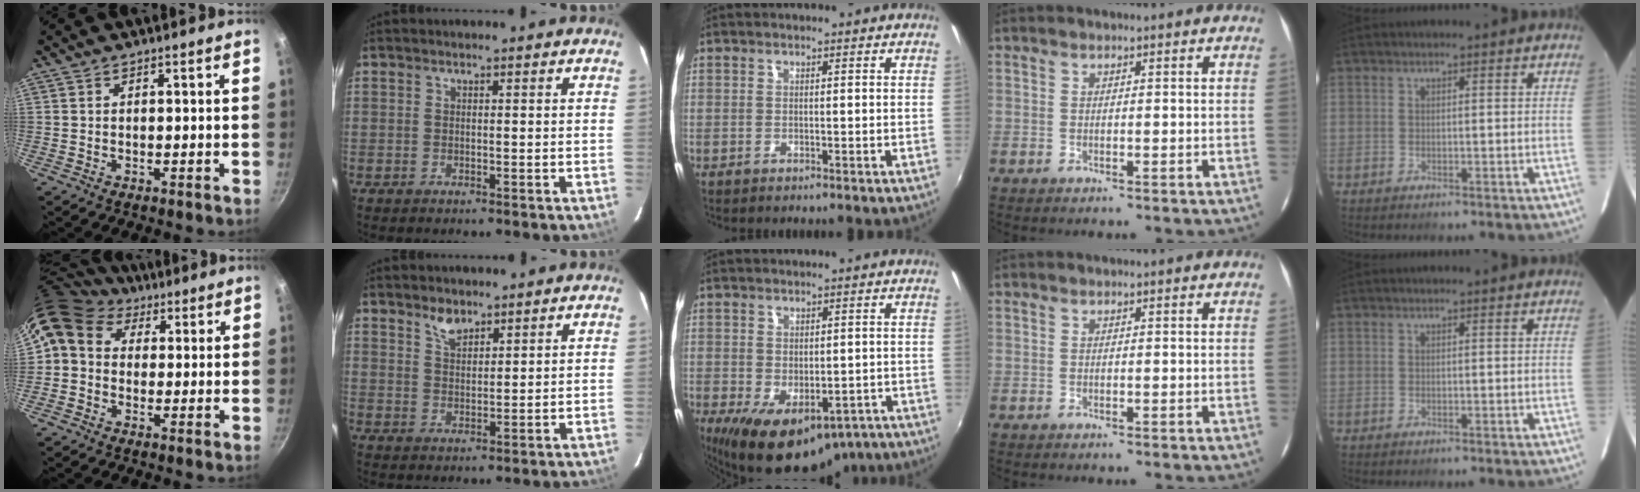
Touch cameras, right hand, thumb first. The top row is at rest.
{"thumb": {"total": 9.8, "force": [3.4, 7.8, 4.9], "torque": [-0.067, 0.012, 0.038]}, "index": {"total": 3.7, "force": [2.9, 1.7, 1.7], "torque": [-0.027, 0.004, 0.053]}, "middle": {"total": 13.5, "force": [-7.3, 7.7, 8.4], "torque": [-0.147, -0.032, -0.089]}}